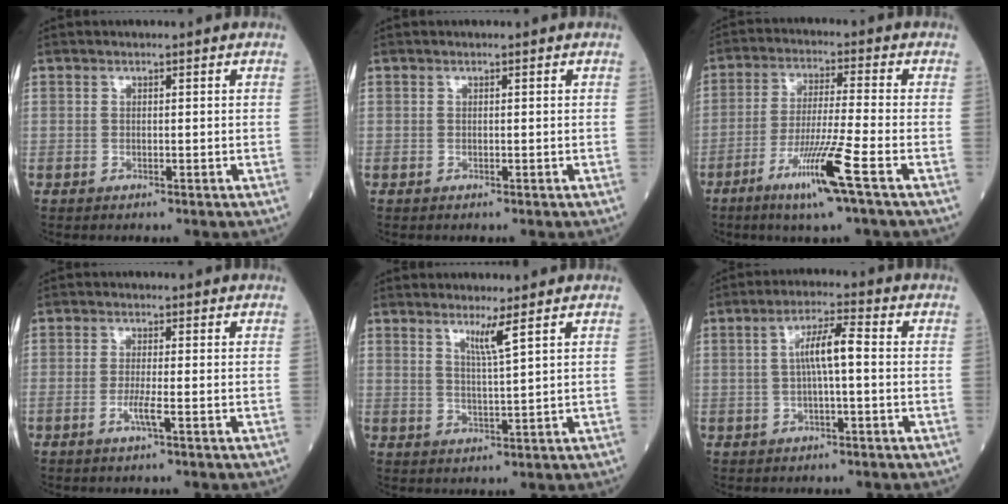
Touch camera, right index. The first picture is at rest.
{"total": 0.0}
{"total": 10.2, "force": [-5.1, -1.1, 8.7], "torque": [-0.165, -0.021, -0.098]}
{"total": 1.5, "force": [-0.4, -0.4, 1.4], "torque": [-0.030, -0.005, -0.010]}
{"total": 3.5, "force": [2.1, -0.9, 2.5], "torque": [-0.047, -0.014, 0.042]}
{"total": 5.5, "force": [0.3, 0.5, 5.5], "torque": [-0.101, 0.014, 0.004]}